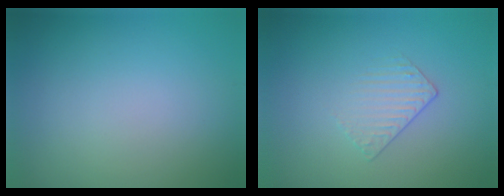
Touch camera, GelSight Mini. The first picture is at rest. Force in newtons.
{"total": 1.3, "press": 0.6, "slide": 1.1}